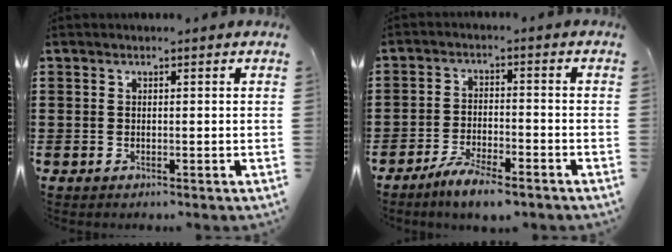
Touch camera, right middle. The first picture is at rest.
{"total": 4.8, "force": [-4.3, 0.4, 2.3], "torque": [-0.058, -0.006, -0.085]}